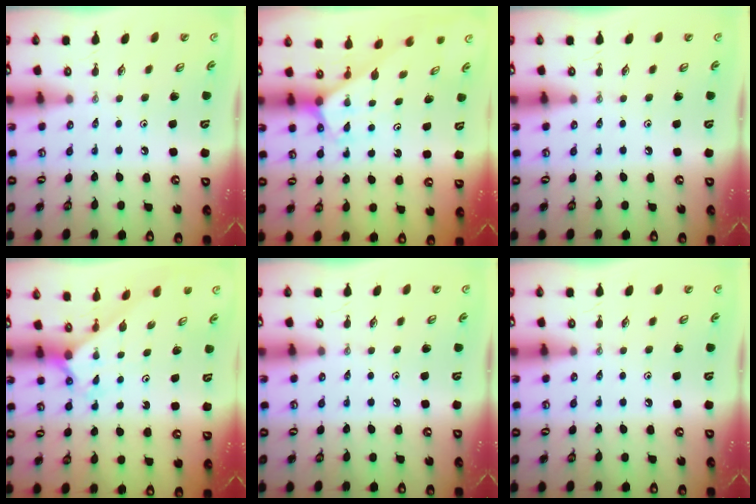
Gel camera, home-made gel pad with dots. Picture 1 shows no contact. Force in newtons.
{"total": 2.4, "press": 2.4, "slide": 0.2}
{"total": 0.0}
{"total": 2.0, "press": 2.0, "slide": 0.2}
{"total": 0.0}
{"total": 0.0}